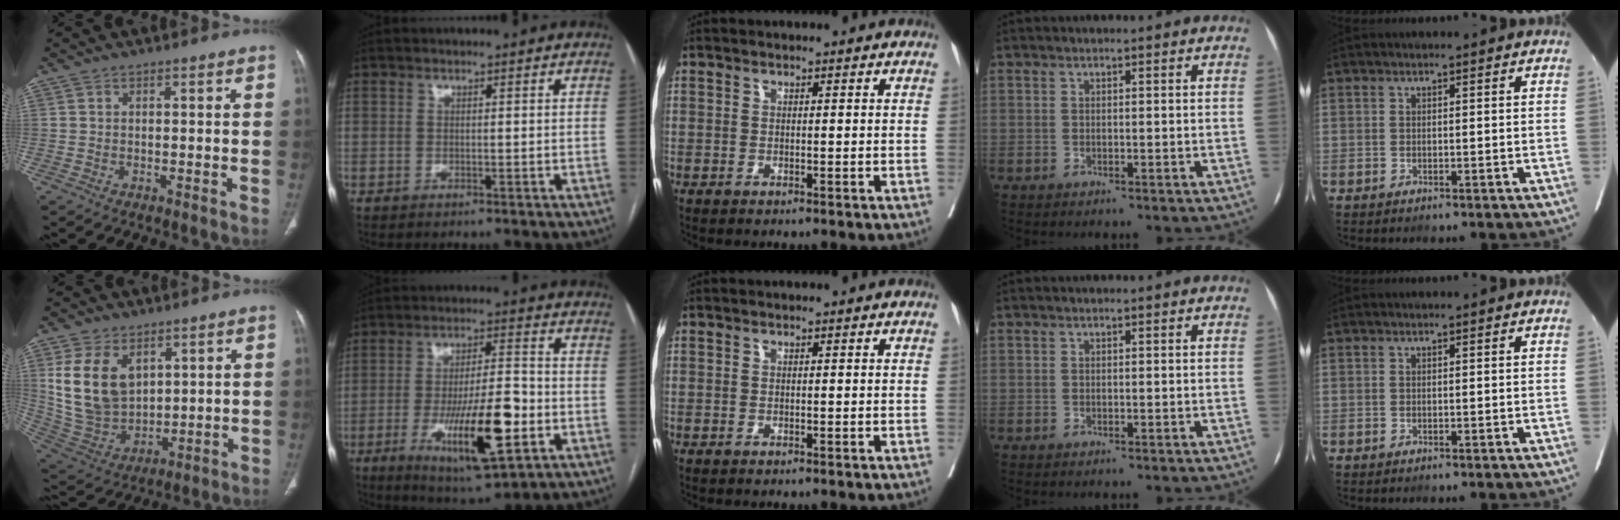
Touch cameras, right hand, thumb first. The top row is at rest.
{"thumb": {"total": 14.5, "force": [4.8, 9.8, 9.6], "torque": [-0.163, -0.017, 0.117]}, "index": {"total": 15.9, "force": [-4.9, 3.3, 14.8], "torque": [-0.257, -0.010, -0.072]}}